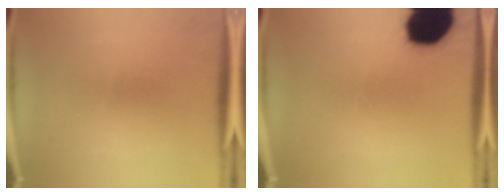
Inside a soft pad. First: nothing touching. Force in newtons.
{"total": 17.4}